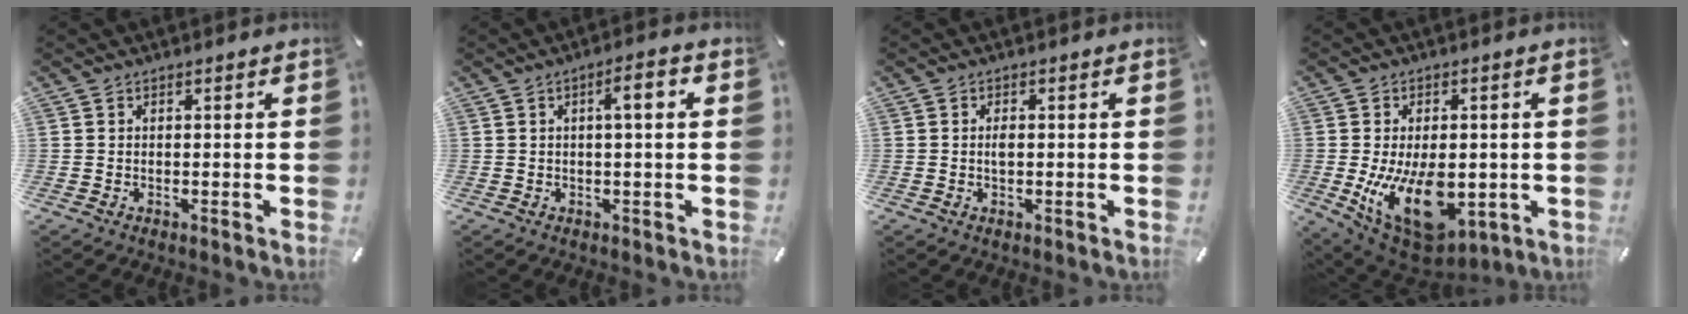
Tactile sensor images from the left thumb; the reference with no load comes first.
{"total": 5.0, "force": [1.0, 0.9, 4.8], "torque": [-0.078, -0.001, 0.009]}
{"total": 1.8, "force": [0.0, 0.8, 1.6], "torque": [-0.031, 0.002, -0.001]}
{"total": 17.4, "force": [-2.8, 10.3, 13.8], "torque": [-0.239, -0.018, -0.037]}